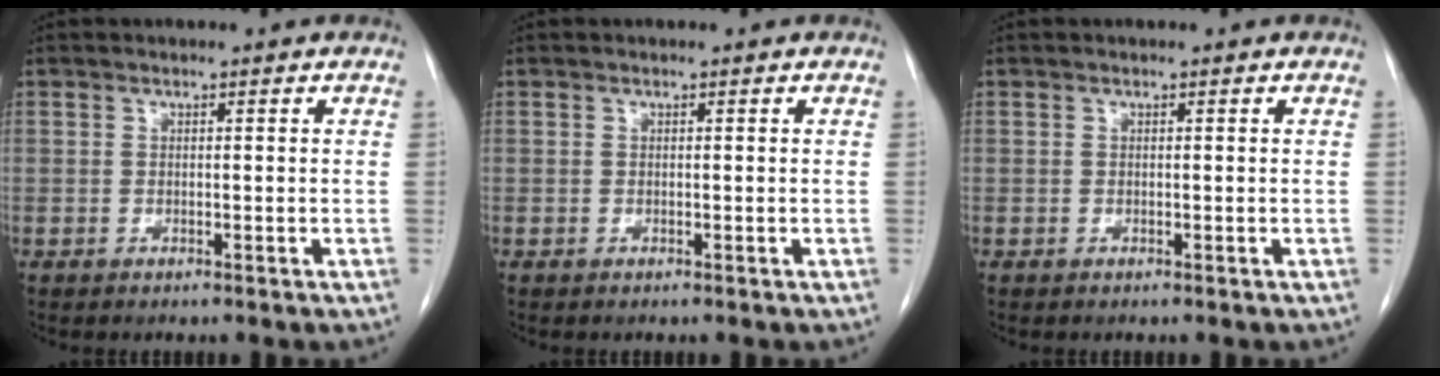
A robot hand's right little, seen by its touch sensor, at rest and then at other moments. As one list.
[{"total": 0.0}, {"total": 0.0}]